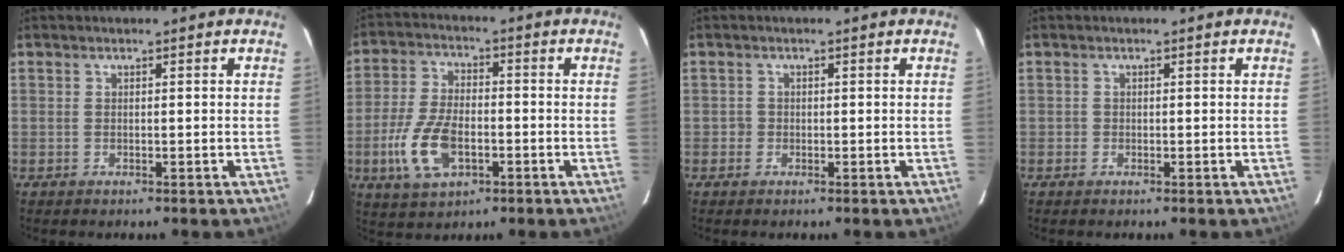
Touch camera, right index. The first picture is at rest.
{"total": 11.7, "force": [-3.8, 6.3, 9.1], "torque": [-0.202, -0.003, -0.066]}
{"total": 1.1, "force": [-0.4, 1.0, 0.0], "torque": [0.002, 0.002, -0.007]}
{"total": 0.7, "force": [-0.3, 0.6, 0.0], "torque": [0.002, 0.000, -0.005]}